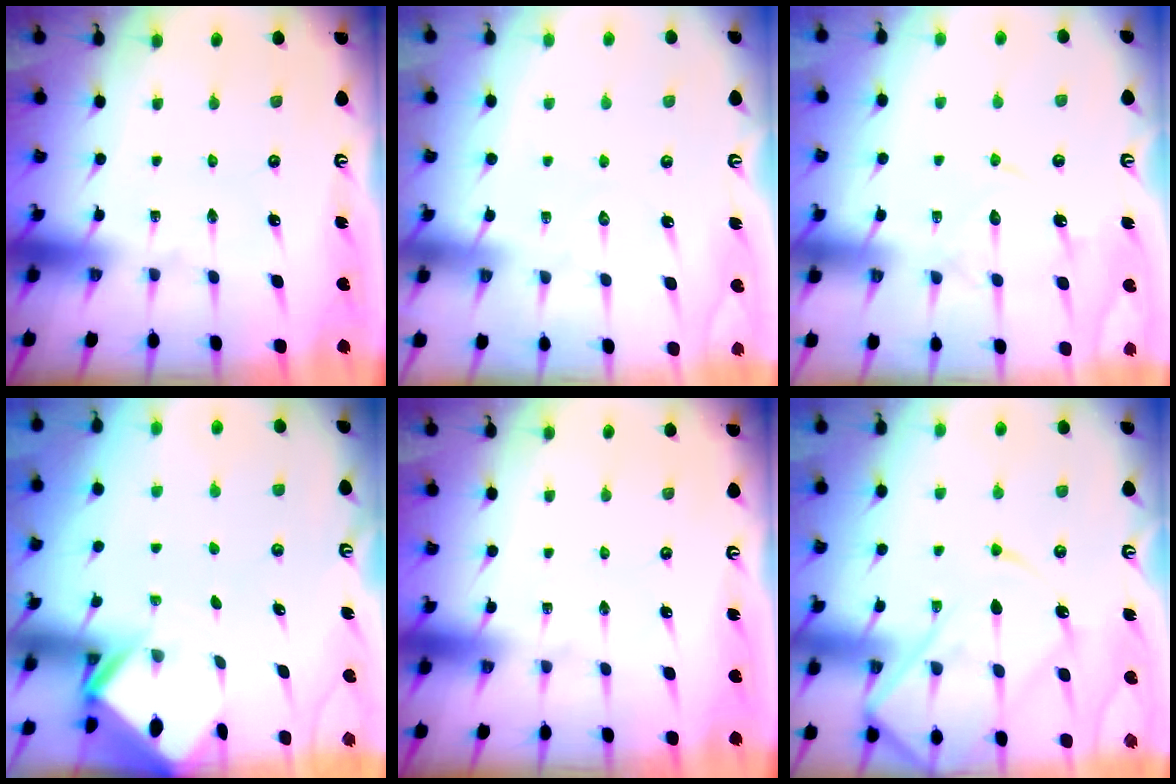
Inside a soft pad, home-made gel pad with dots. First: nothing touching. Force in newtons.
{"total": 4.2, "press": 4.2, "slide": 0.4}
{"total": 9.9, "press": 9.9, "slide": 0.7}
{"total": 2.8, "press": 2.8, "slide": 0.2}
{"total": 0.0}
{"total": 13.8, "press": 13.7, "slide": 1.3}